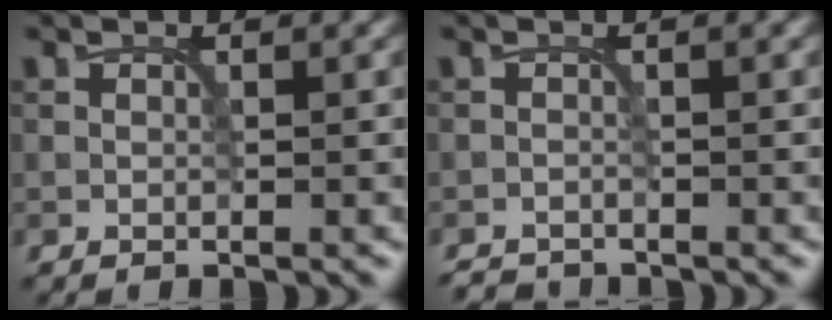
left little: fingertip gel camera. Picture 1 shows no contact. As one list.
[{"total": 1.8, "force": [-1.7, 0.2, 0.2], "torque": [0.001, -0.003, -0.031]}]